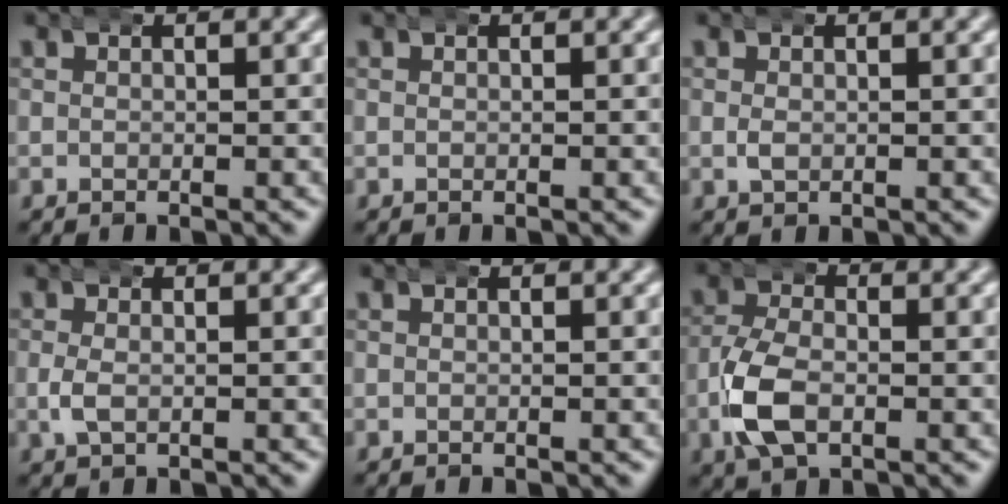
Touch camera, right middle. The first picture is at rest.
{"total": 0.0}
{"total": 0.9, "force": [-0.1, 0.5, 0.7], "torque": [-0.021, -0.006, 0.006]}
{"total": 1.7, "force": [-0.3, 1.0, 1.4], "torque": [-0.044, -0.010, 0.002]}
{"total": 0.0}
{"total": 4.9, "force": [-1.3, 3.0, 3.7], "torque": [-0.092, -0.009, -0.020]}